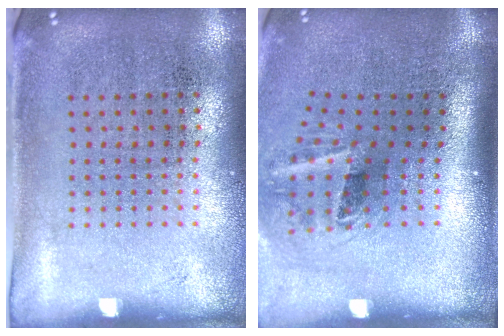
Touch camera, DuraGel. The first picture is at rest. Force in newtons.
{"total": 2.2, "press": 1.3, "slide": 1.7}